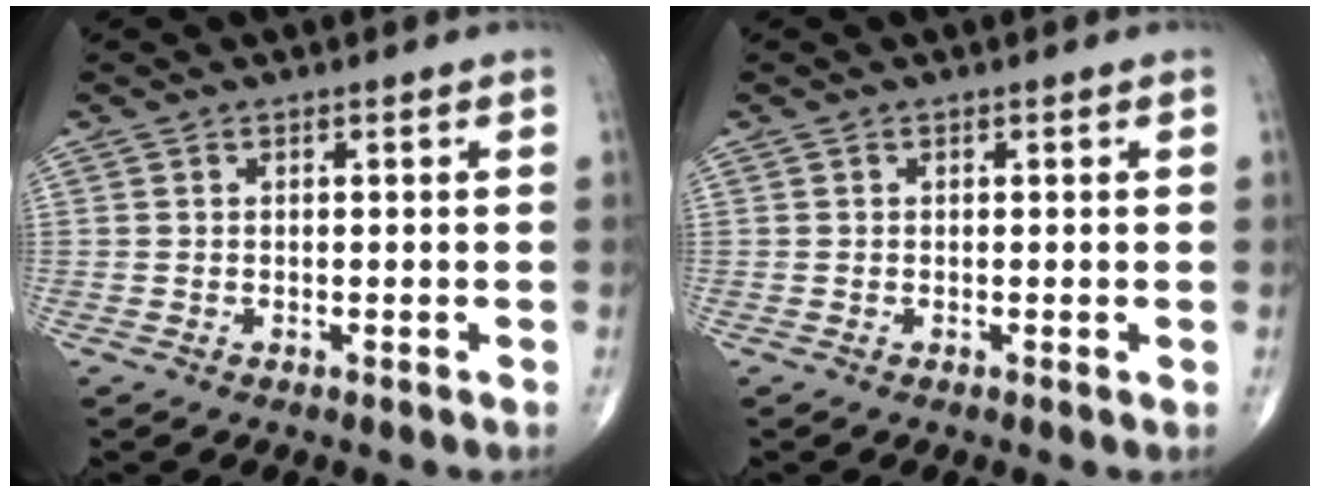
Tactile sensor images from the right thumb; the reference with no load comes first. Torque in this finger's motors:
{"motor_torque": [0.08, 0.00, -0.26, -0.21, -0.01]}